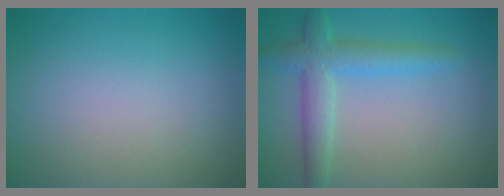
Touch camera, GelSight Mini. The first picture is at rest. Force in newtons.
{"total": 4.1, "press": 4.1, "slide": 0.3}